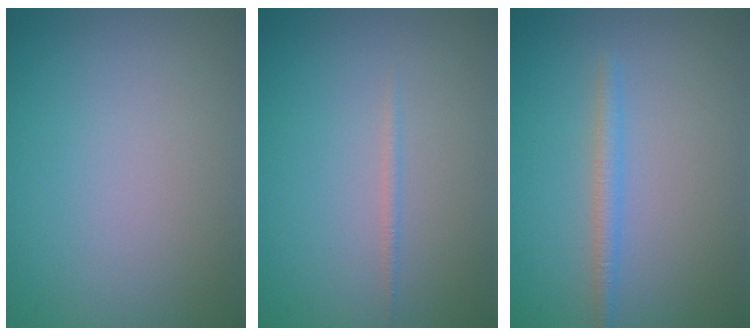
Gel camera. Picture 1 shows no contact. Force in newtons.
{"total": 0.7, "press": 0.7, "slide": 0.1}
{"total": 1.6, "press": 1.6, "slide": 0.0}